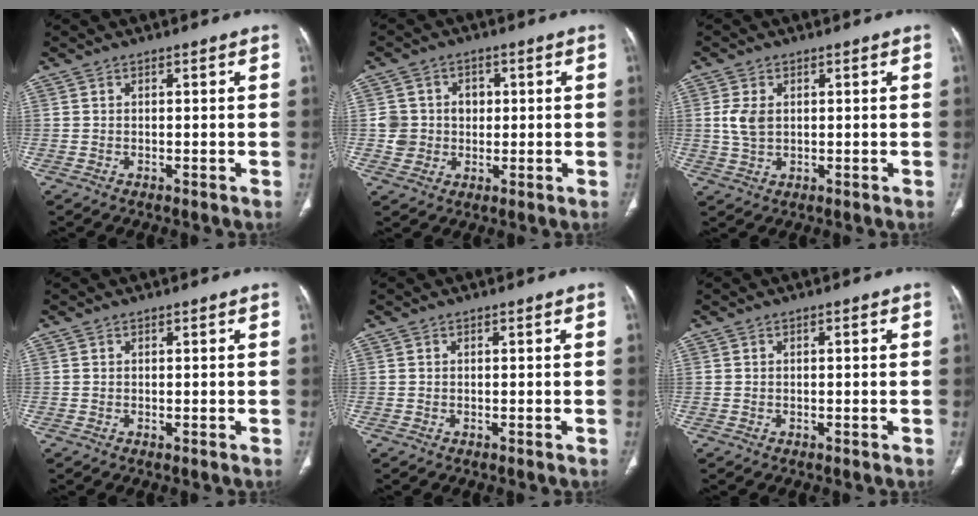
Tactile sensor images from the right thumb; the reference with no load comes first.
{"total": 6.6, "force": [0.4, 6.4, 1.6], "torque": [0.009, 0.009, 0.007]}
{"total": 4.3, "force": [0.7, 2.9, 3.1], "torque": [-0.064, 0.001, 0.018]}
{"total": 0.0}
{"total": 0.0}
{"total": 0.7, "force": [0.1, 0.2, 0.6], "torque": [-0.013, 0.001, 0.004]}